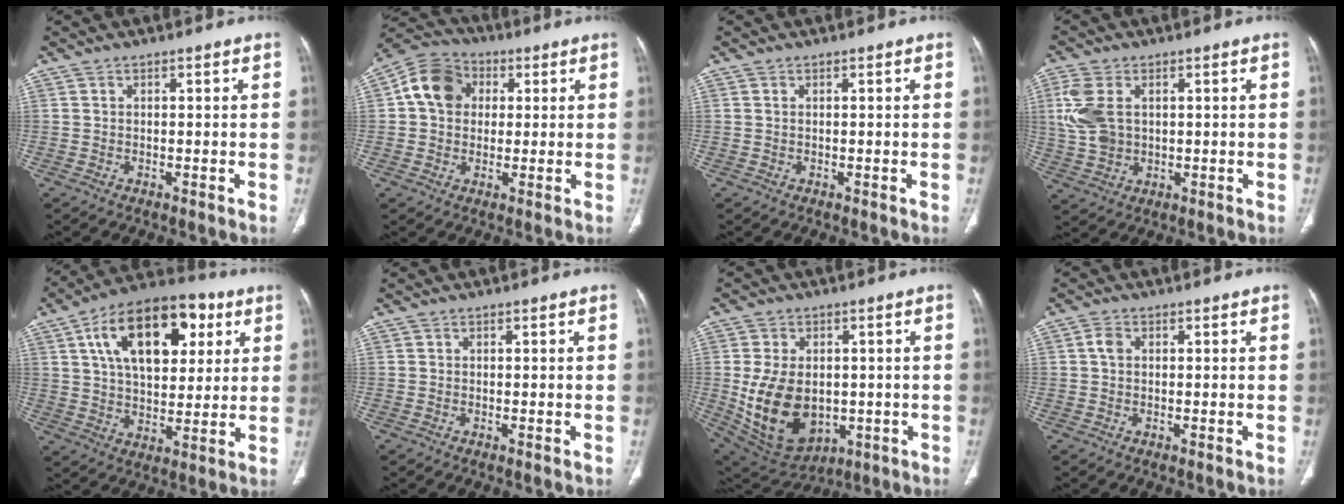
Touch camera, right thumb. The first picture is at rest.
{"total": 10.2, "force": [2.0, 8.3, 5.5], "torque": [-0.082, 0.015, 0.023]}
{"total": 0.0}
{"total": 8.8, "force": [1.9, 5.9, 6.2], "torque": [-0.142, 0.001, 0.045]}
{"total": 21.2, "force": [7.7, 11.8, 15.9], "torque": [-0.223, -0.001, 0.120]}
{"total": 0.0}
{"total": 16.1, "force": [-1.5, 11.2, 11.5], "torque": [-0.190, -0.006, 0.011]}
{"total": 1.7, "force": [0.2, 1.2, 1.1], "torque": [-0.021, 0.005, 0.003]}